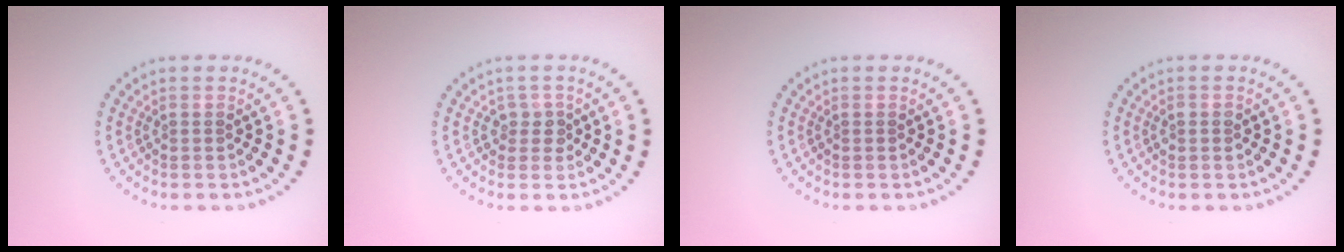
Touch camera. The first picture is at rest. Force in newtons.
{"total": 1.5, "press": 1.2, "slide": 0.9}
{"total": 0.0}
{"total": 1.1, "press": 1.1, "slide": 0.2}